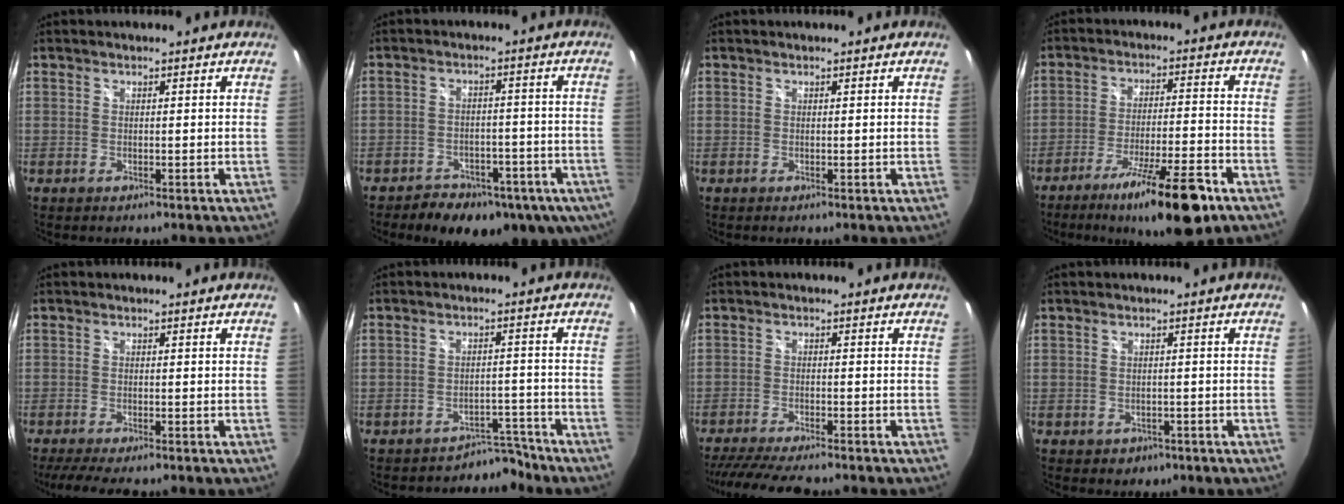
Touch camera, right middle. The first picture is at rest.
{"total": 17.3, "force": [-11.2, 9.8, 8.7], "torque": [-0.159, -0.003, -0.129]}
{"total": 0.0}
{"total": 14.8, "force": [-9.7, 2.2, 11.0], "torque": [-0.190, -0.023, -0.153]}
{"total": 5.7, "force": [-4.7, 0.5, 3.2], "torque": [-0.070, -0.023, -0.079]}
{"total": 4.5, "force": [-4.0, 2.0, -0.8], "torque": [0.023, 0.029, -0.056]}
{"total": 10.9, "force": [-9.6, 1.2, 5.1], "torque": [-0.118, -0.023, -0.157]}
{"total": 2.5, "force": [-0.8, 2.2, 0.8], "torque": [-0.023, -0.001, -0.003]}